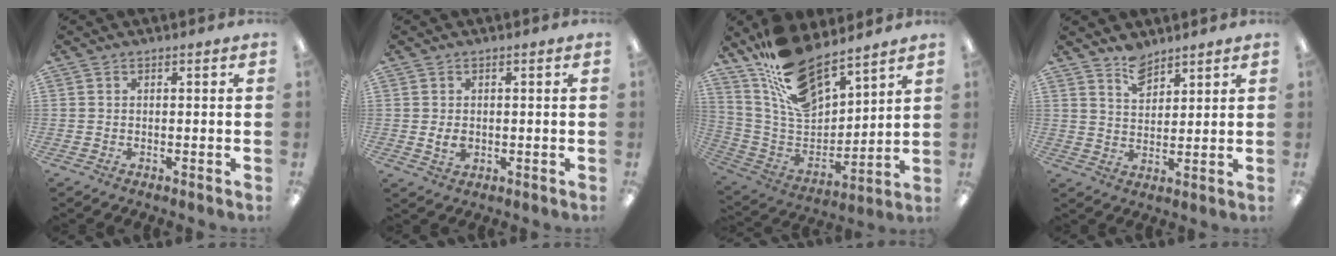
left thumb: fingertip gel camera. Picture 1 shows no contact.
{"total": 2.8, "force": [-0.1, 1.9, 2.0], "torque": [-0.035, -0.002, -0.005]}
{"total": 17.6, "force": [14.0, 6.8, 8.3], "torque": [-0.177, -0.085, 0.257]}
{"total": 6.2, "force": [5.1, 3.0, 1.9], "torque": [-0.028, -0.027, 0.093]}